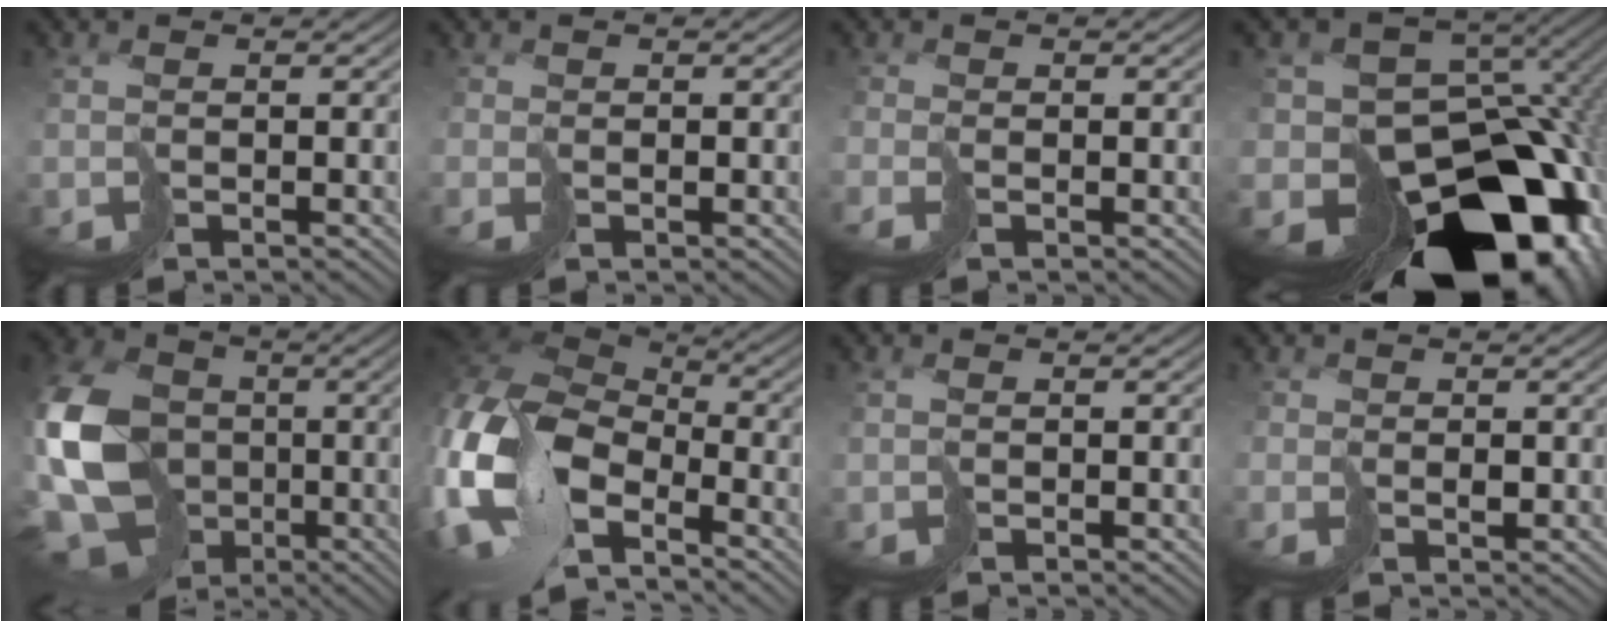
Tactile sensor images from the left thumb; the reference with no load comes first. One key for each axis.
{"total": 1.1, "fx": 0.3, "fy": -0.1, "fz": -1.1, "tx": 0.028, "ty": 0.001, "tz": 0.005}
{"total": 1.3, "fx": -0.1, "fy": -0.6, "fz": -1.1, "tx": 0.034, "ty": 0.005, "tz": -0.003}
{"total": 19.6, "fx": -10.0, "fy": 12.6, "fz": 11.1, "tx": -0.170, "ty": -0.022, "tz": -0.122}
{"total": 15.1, "fx": -1.8, "fy": 12.3, "fz": 8.5, "tx": -0.220, "ty": -0.014, "tz": -0.034}
{"total": 15.5, "fx": -5.7, "fy": 9.4, "fz": 10.9, "tx": -0.287, "ty": -0.023, "tz": -0.105}
{"total": 0.0}
{"total": 1.1, "fx": 0.8, "fy": 0.2, "fz": -0.7, "tx": 0.019, "ty": 0.001, "tz": 0.018}